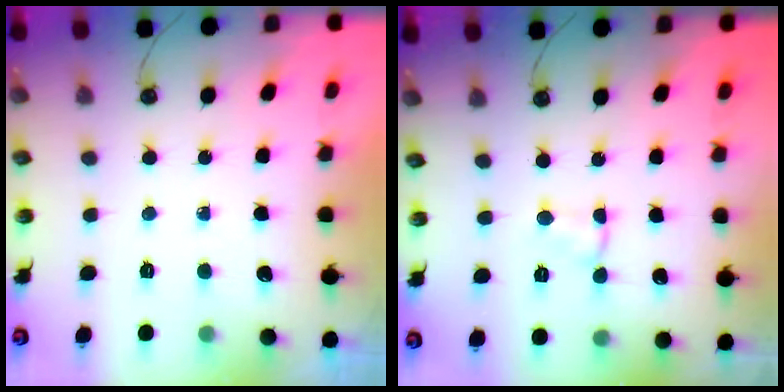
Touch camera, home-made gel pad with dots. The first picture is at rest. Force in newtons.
{"total": 1.0, "press": 0.9, "slide": 0.5}